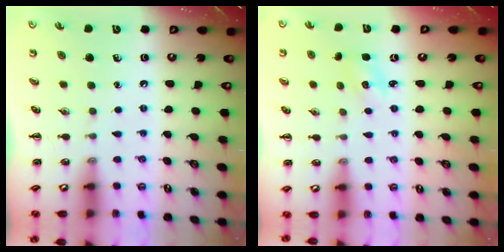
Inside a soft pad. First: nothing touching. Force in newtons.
{"total": 1.8, "press": 1.8, "slide": 0.5}